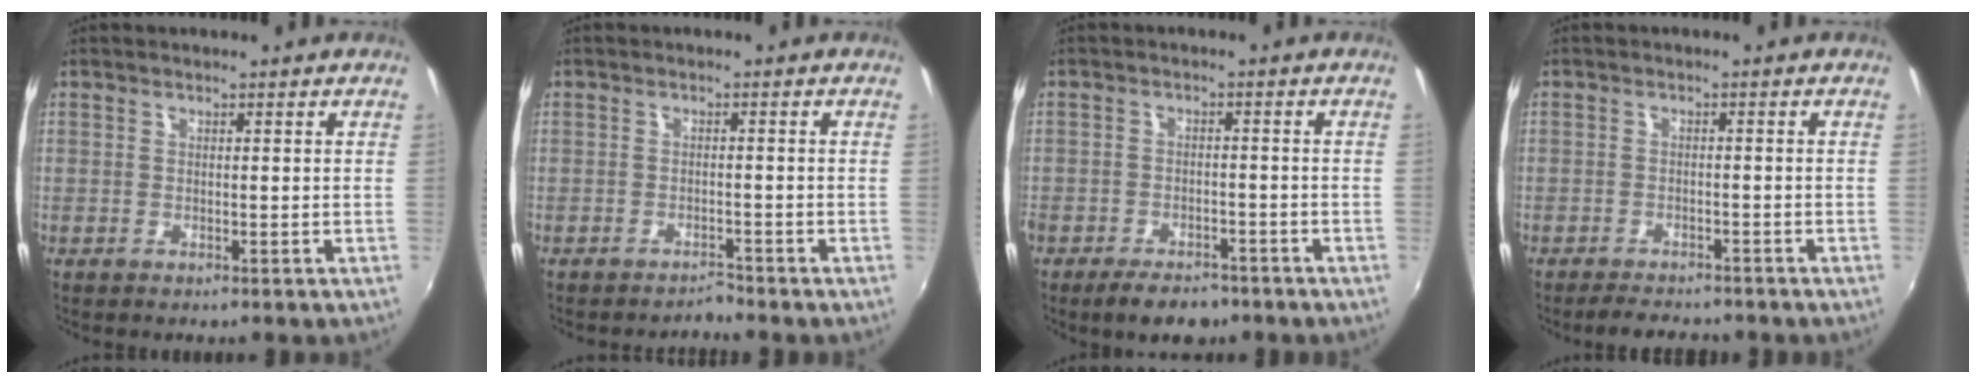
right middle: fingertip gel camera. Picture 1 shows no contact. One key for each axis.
{"total": 1.6, "fx": -1.6, "fy": 0.0, "fz": -0.1, "tx": -0.001, "ty": -0.001, "tz": -0.027}
{"total": 7.1, "fx": -5.5, "fy": 3.1, "fz": 3.3, "tx": -0.081, "ty": -0.004, "tz": -0.085}
{"total": 5.0, "fx": -4.5, "fy": 1.5, "fz": 1.6, "tx": -0.046, "ty": -0.002, "tz": -0.068}